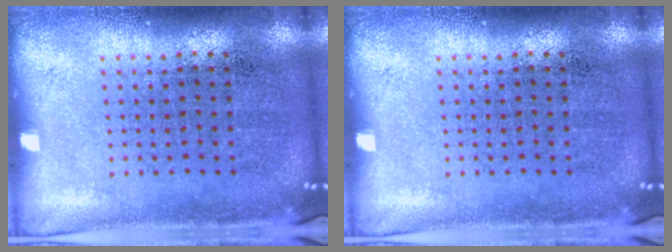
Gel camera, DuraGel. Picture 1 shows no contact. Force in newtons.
{"total": 0.0}